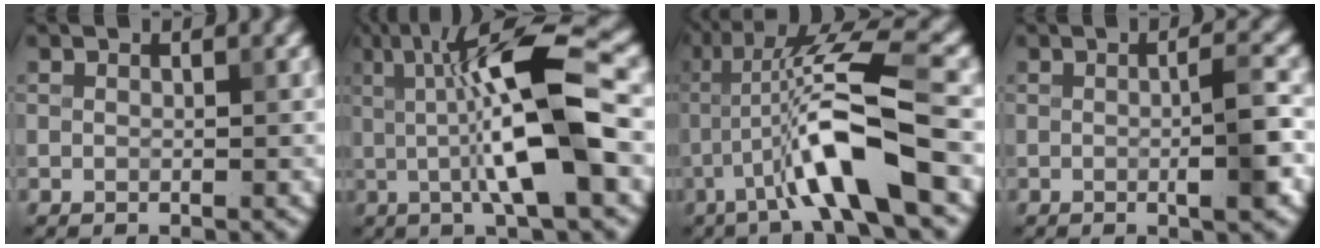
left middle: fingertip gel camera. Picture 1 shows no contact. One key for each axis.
{"total": 10.3, "fx": 0.8, "fy": 2.1, "fz": 10.1, "tx": -0.166, "ty": 0.004, "tz": 0.014}
{"total": 8.7, "fx": -2.6, "fy": 1.2, "fz": 8.2, "tx": -0.152, "ty": 0.013, "tz": -0.050}
{"total": 3.8, "fx": -0.3, "fy": 0.7, "fz": 3.7, "tx": -0.053, "ty": 0.000, "tz": -0.006}